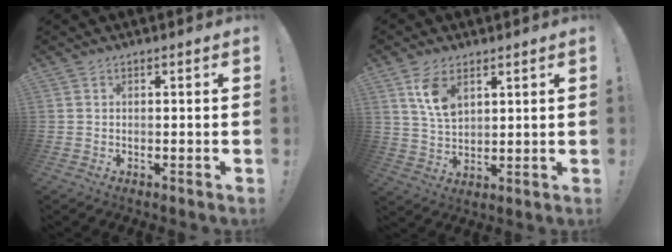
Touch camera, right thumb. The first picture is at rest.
{"total": 8.5, "force": [4.6, 4.6, 5.5], "torque": [-0.100, -0.014, 0.089]}